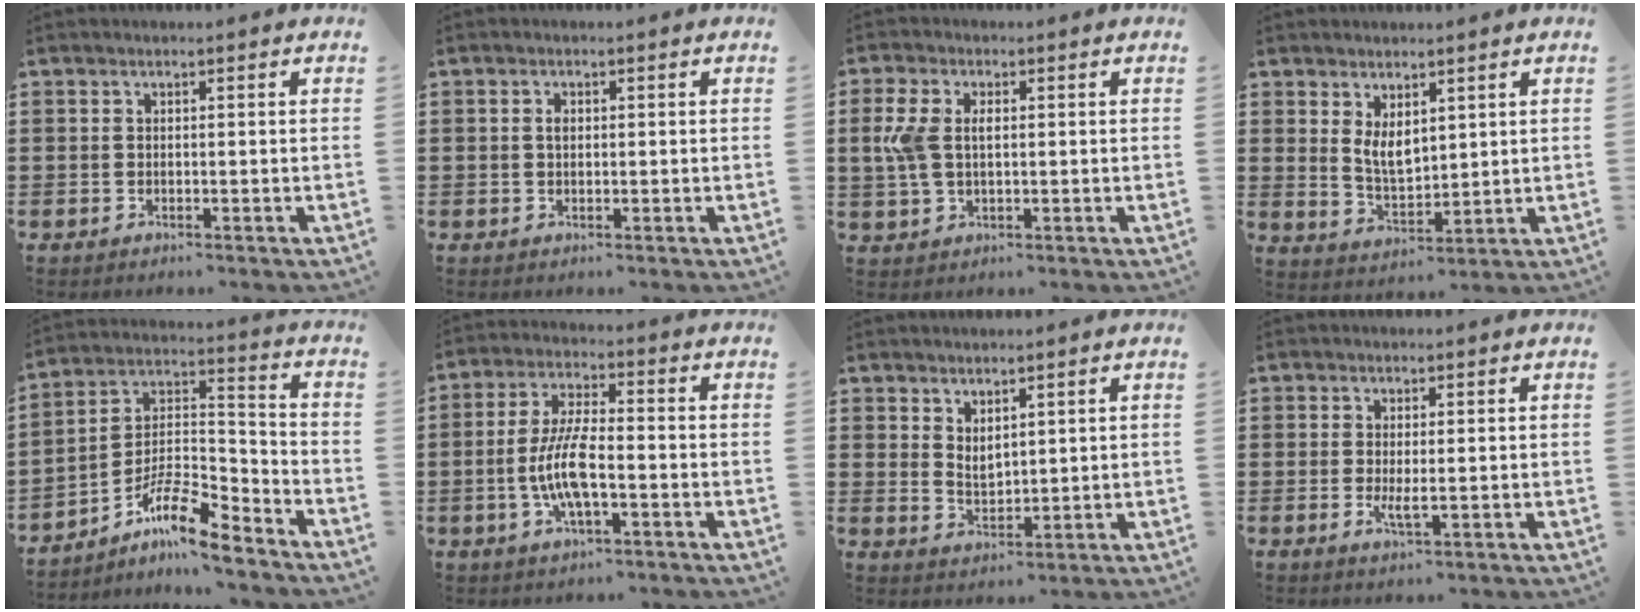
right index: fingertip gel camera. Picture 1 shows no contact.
{"total": 1.3, "force": [0.2, 0.8, 1.1], "torque": [-0.022, 0.004, 0.003]}
{"total": 5.0, "force": [0.5, 2.9, 4.0], "torque": [-0.106, 0.004, 0.001]}
{"total": 4.7, "force": [2.3, 2.5, 3.3], "torque": [-0.062, -0.003, 0.041]}
{"total": 9.3, "force": [-7.4, 1.6, 5.4], "torque": [-0.109, -0.002, -0.146]}
{"total": 8.1, "force": [-2.0, 2.4, 7.5], "torque": [-0.167, -0.010, -0.043]}
{"total": 2.6, "force": [2.2, 1.1, 0.7], "torque": [-0.020, 0.002, 0.042]}
{"total": 2.3, "force": [-0.2, 0.4, 2.3], "torque": [-0.039, -0.003, -0.004]}